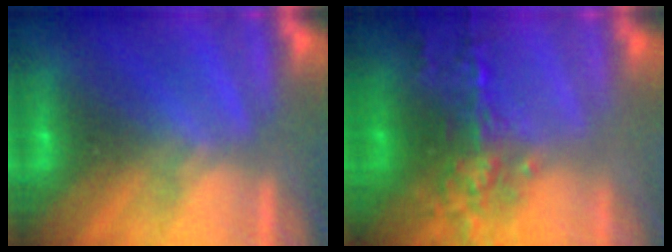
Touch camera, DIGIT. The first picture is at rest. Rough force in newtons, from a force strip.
{"total": 6.8}